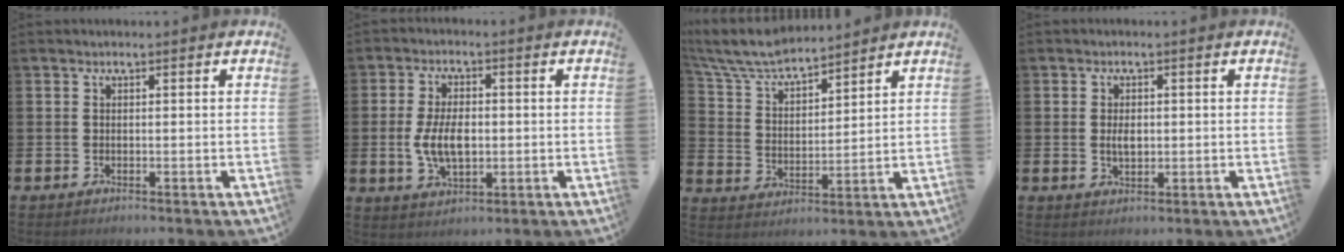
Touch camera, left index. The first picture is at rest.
{"total": 6.1, "force": [-0.2, 3.5, 5.0], "torque": [-0.094, 0.000, -0.011]}
{"total": 7.4, "force": [7.0, 1.3, 2.0], "torque": [-0.068, -0.042, 0.124]}
{"total": 2.3, "force": [0.1, 1.4, 1.9], "torque": [-0.024, 0.000, -0.002]}